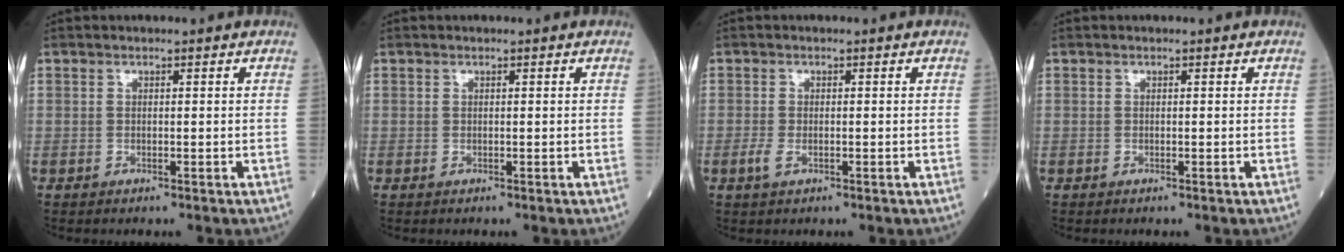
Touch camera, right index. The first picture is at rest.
{"total": 0.0}
{"total": 1.9, "force": [-0.7, 0.8, 1.5], "torque": [-0.039, -0.002, -0.014]}
{"total": 0.0}